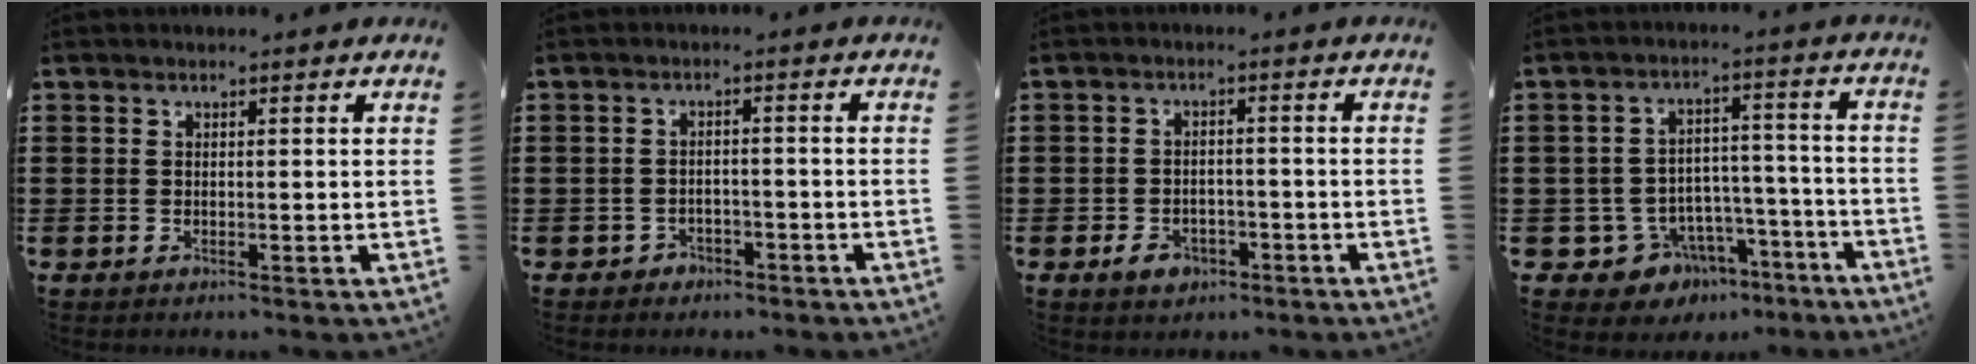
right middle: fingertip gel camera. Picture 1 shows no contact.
{"total": 1.8, "force": [-1.6, 0.8, 0.0], "torque": [-0.007, 0.003, -0.038]}
{"total": 3.2, "force": [-2.0, 2.0, 1.5], "torque": [-0.028, 0.003, -0.041]}
{"total": 6.3, "force": [-4.5, 4.3, 0.8], "torque": [-0.024, 0.026, -0.082]}